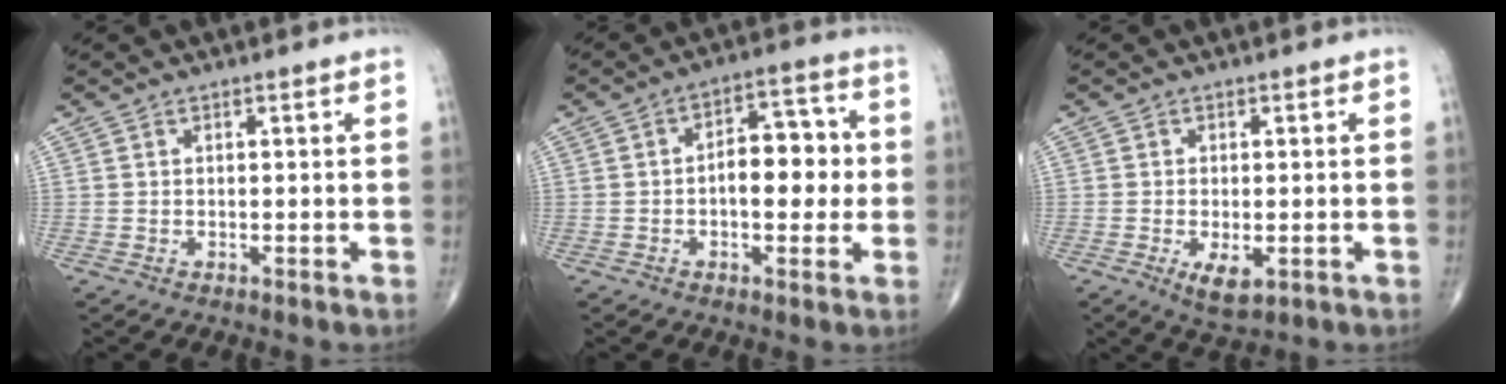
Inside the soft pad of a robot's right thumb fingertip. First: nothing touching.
{"total": 9.6, "force": [-0.4, 5.2, 8.1], "torque": [-0.087, 0.023, -0.011]}
{"total": 4.6, "force": [-1.5, 2.0, 3.8], "torque": [-0.063, -0.011, -0.021]}